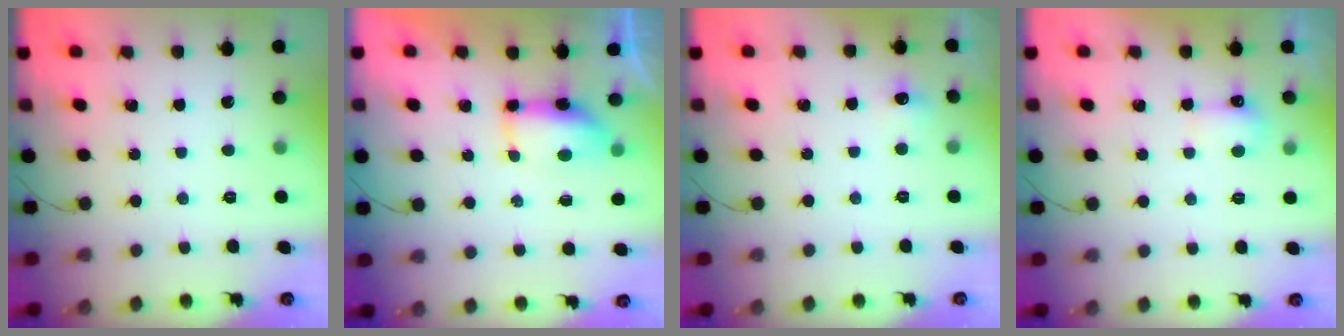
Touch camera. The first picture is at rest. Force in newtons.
{"total": 7.1, "press": 7.0, "slide": 1.4}
{"total": 4.8, "press": 4.6, "slide": 1.2}
{"total": 4.6, "press": 4.4, "slide": 1.3}